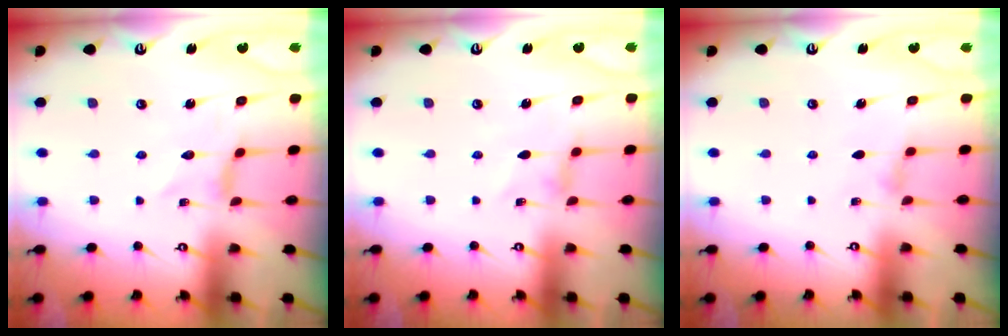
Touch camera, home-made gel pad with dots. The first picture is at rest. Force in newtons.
{"total": 1.5, "press": 1.5, "slide": 0.3}
{"total": 2.1, "press": 2.1, "slide": 0.5}